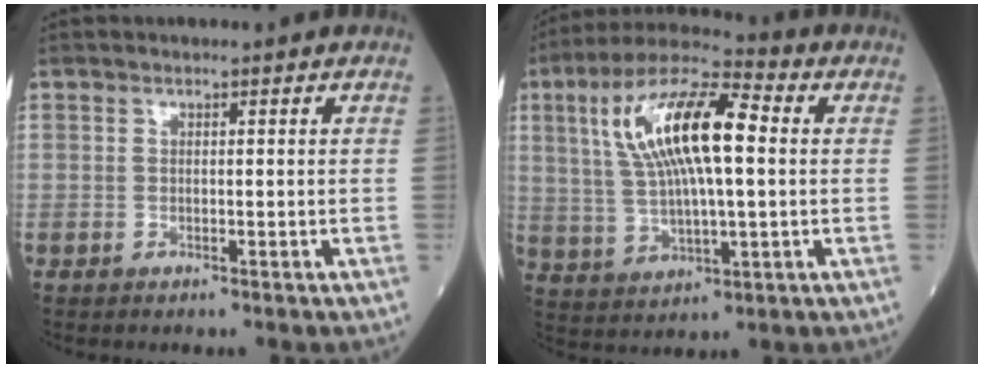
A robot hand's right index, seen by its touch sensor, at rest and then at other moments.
{"total": 16.2, "force": [3.3, 4.2, 15.2], "torque": [-0.302, 0.030, 0.058]}